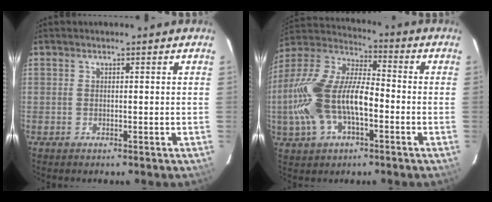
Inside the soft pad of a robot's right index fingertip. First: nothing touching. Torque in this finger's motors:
{"motor_torque": [1.34, -0.69, 1.05, 0.21]}